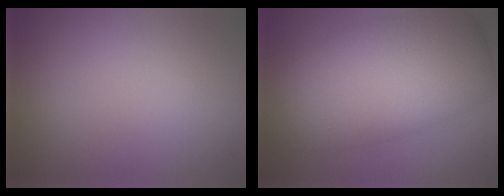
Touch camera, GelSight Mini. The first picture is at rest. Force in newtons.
{"total": 11.2, "press": 11.2, "slide": 0.6}